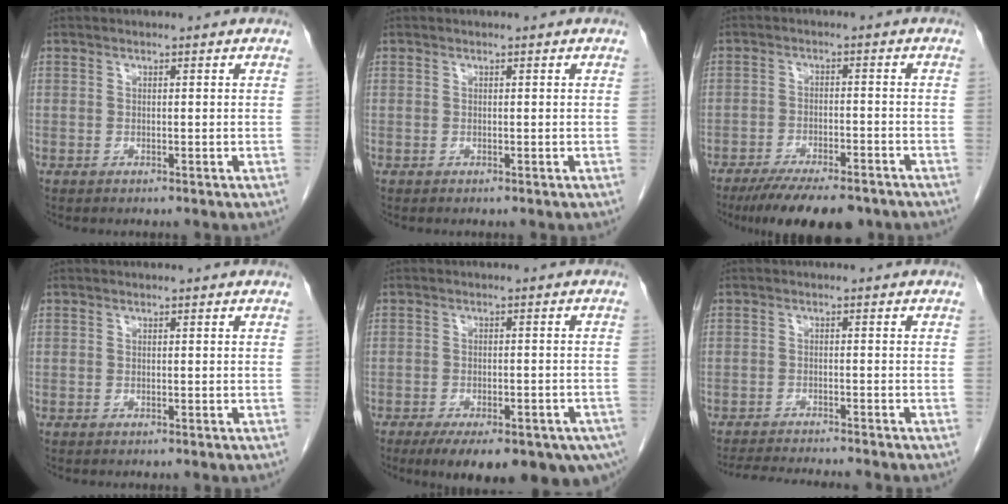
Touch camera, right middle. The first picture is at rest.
{"total": 0.0}
{"total": 12.5, "force": [-10.0, 2.9, 6.9], "torque": [-0.102, -0.016, -0.150]}
{"total": 0.0}
{"total": 18.8, "force": [-12.3, 6.8, 12.5], "torque": [-0.151, -0.020, -0.151]}
{"total": 8.8, "force": [-8.2, -0.3, 3.2], "torque": [-0.043, -0.015, -0.126]}